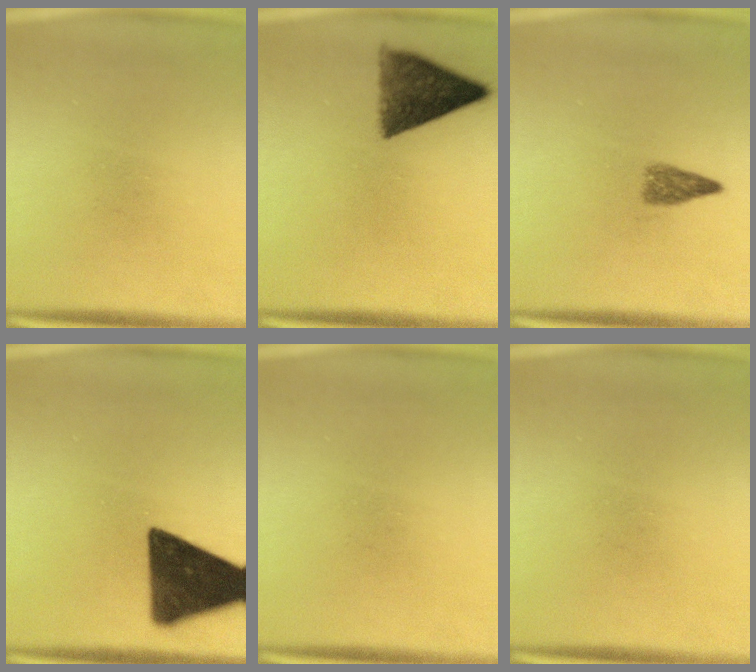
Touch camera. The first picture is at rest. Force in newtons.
{"total": 9.2}
{"total": 2.3}
{"total": 15.9}
{"total": 0.0}
{"total": 0.0}